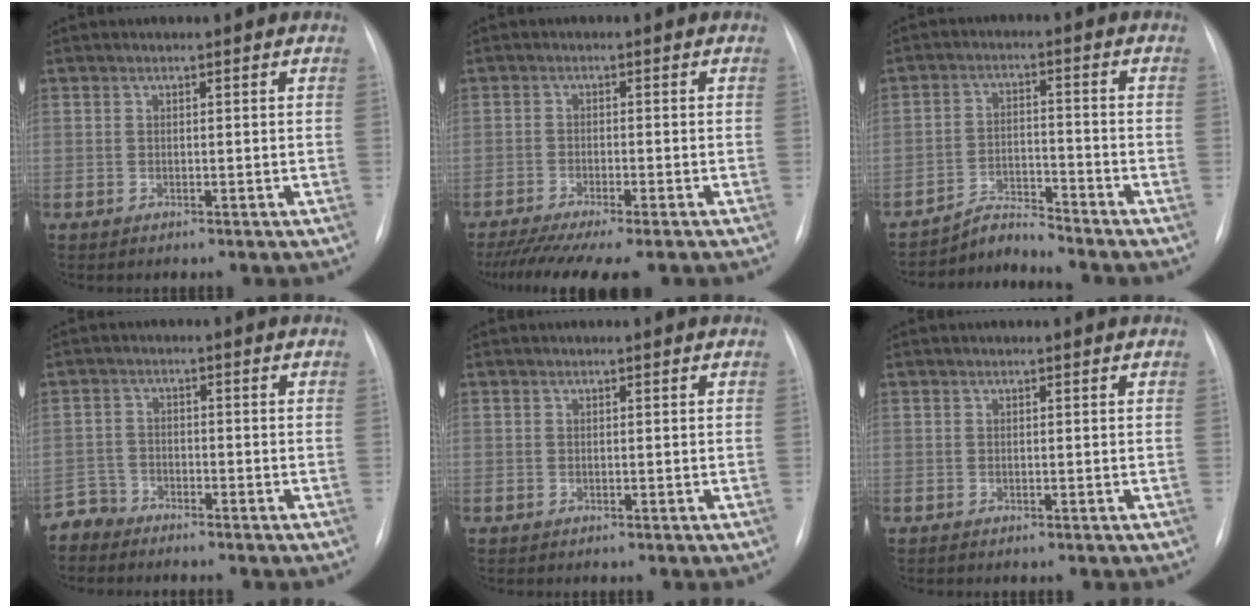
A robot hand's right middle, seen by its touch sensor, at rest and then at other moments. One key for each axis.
{"total": 11.2, "fx": -9.3, "fy": 0.6, "fz": 6.2, "tx": -0.087, "ty": -0.021, "tz": -0.140}
{"total": 4.3, "fx": -4.2, "fy": -0.8, "fz": -0.9, "tx": 0.013, "ty": -0.009, "tz": -0.070}
{"total": 3.0, "fx": -2.8, "fy": 0.6, "fz": -1.1, "tx": 0.026, "ty": -0.008, "tz": -0.054}
{"total": 0.0}
{"total": 0.0}